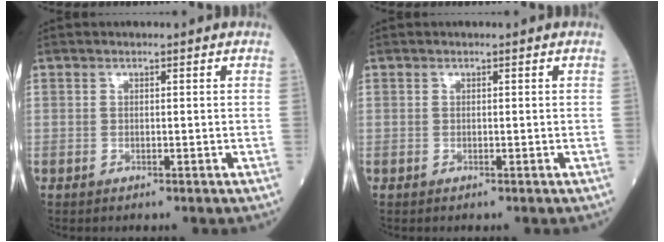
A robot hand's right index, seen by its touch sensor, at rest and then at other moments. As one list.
[{"total": 0.0}]